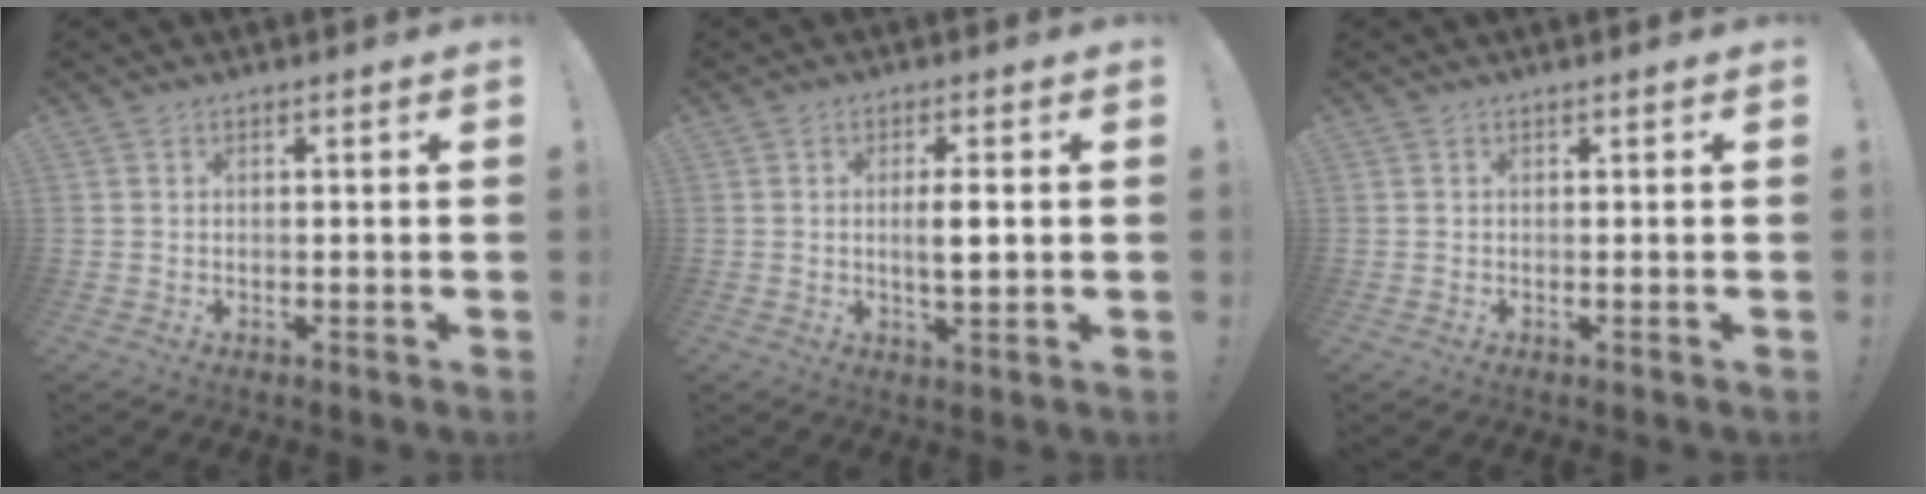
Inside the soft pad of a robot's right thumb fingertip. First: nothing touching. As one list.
[{"total": 4.8, "force": [0.1, 1.3, 4.6], "torque": [-0.070, -0.003, -0.002]}, {"total": 0.0}]